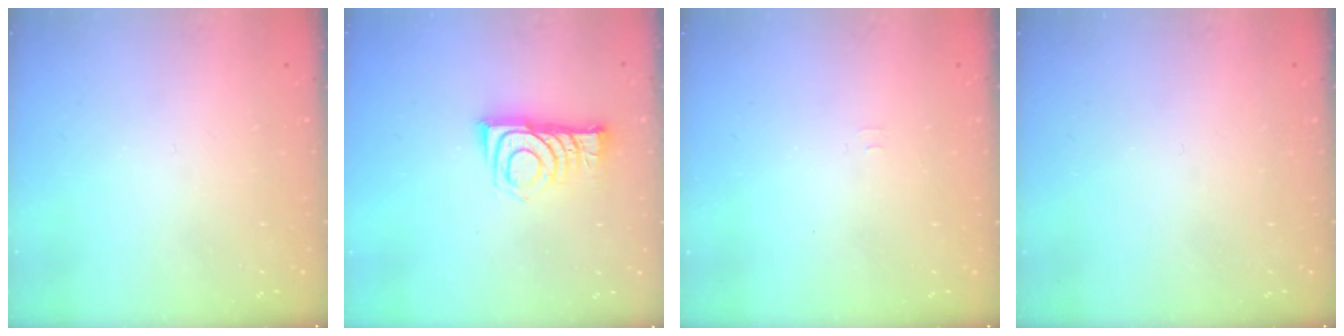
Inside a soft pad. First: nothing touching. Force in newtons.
{"total": 9.5, "press": 9.5, "slide": 0.3}
{"total": 3.4, "press": 3.3, "slide": 0.4}
{"total": 0.0}